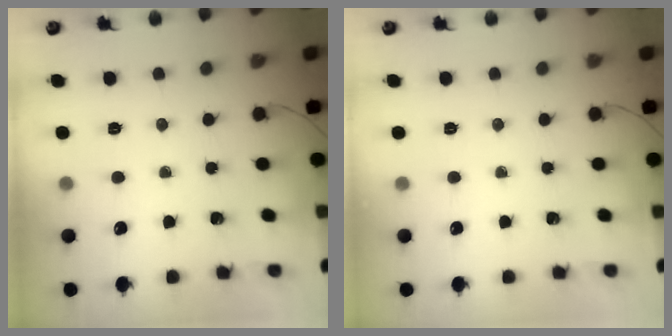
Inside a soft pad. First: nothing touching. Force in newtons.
{"total": 0.0}